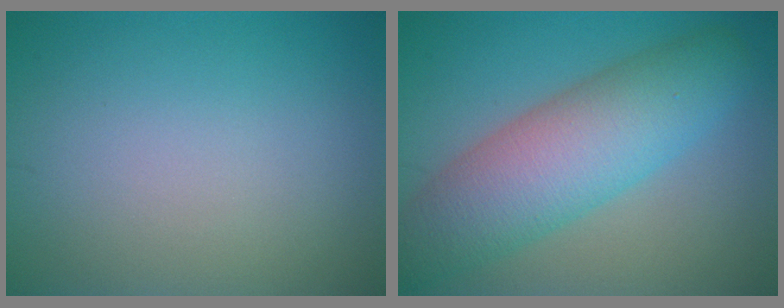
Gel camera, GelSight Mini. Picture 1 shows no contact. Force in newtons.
{"total": 8.6, "press": 8.6, "slide": 0.5}